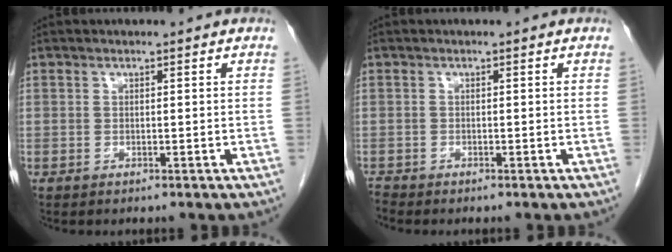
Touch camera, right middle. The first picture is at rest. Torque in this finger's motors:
{"motor_torque": [-0.42, 0.02, -0.07, -0.03]}